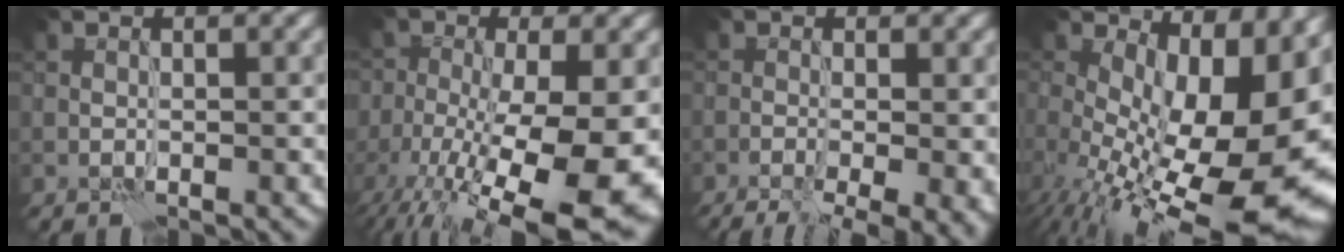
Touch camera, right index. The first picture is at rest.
{"total": 16.9, "force": [-6.4, 7.4, 13.8], "torque": [-0.232, -0.030, -0.088]}
{"total": 8.8, "force": [-3.7, 3.3, 7.3], "torque": [-0.077, -0.007, -0.046]}
{"total": 17.9, "force": [-0.7, 9.2, 15.4], "torque": [-0.183, -0.045, 0.024]}